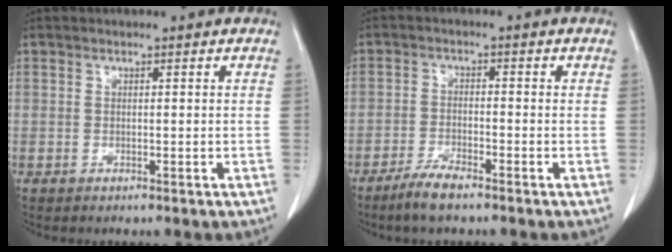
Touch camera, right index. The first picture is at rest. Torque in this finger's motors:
{"motor_torque": [-0.15, 0.03, 0.00, 0.01]}